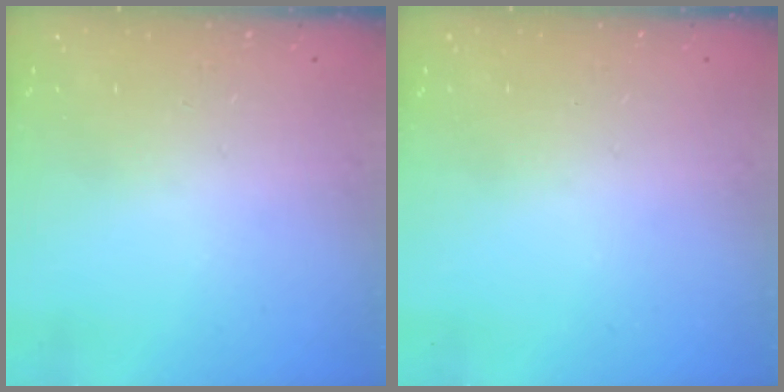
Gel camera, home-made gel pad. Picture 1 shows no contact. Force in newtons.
{"total": 0.0}